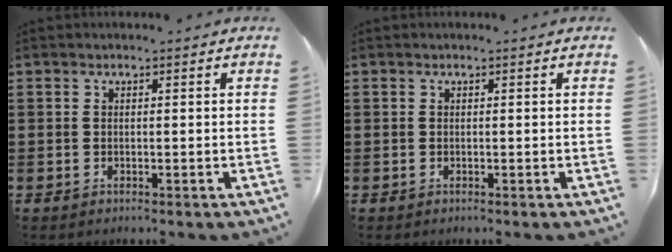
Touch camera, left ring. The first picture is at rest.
{"total": 0.0}